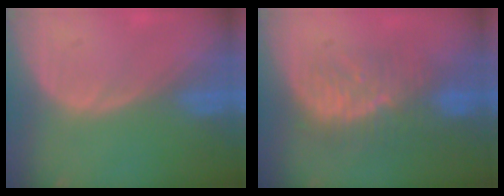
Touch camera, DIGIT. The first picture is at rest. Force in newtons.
{"total": 9.0, "press": 8.1, "slide": 3.7}